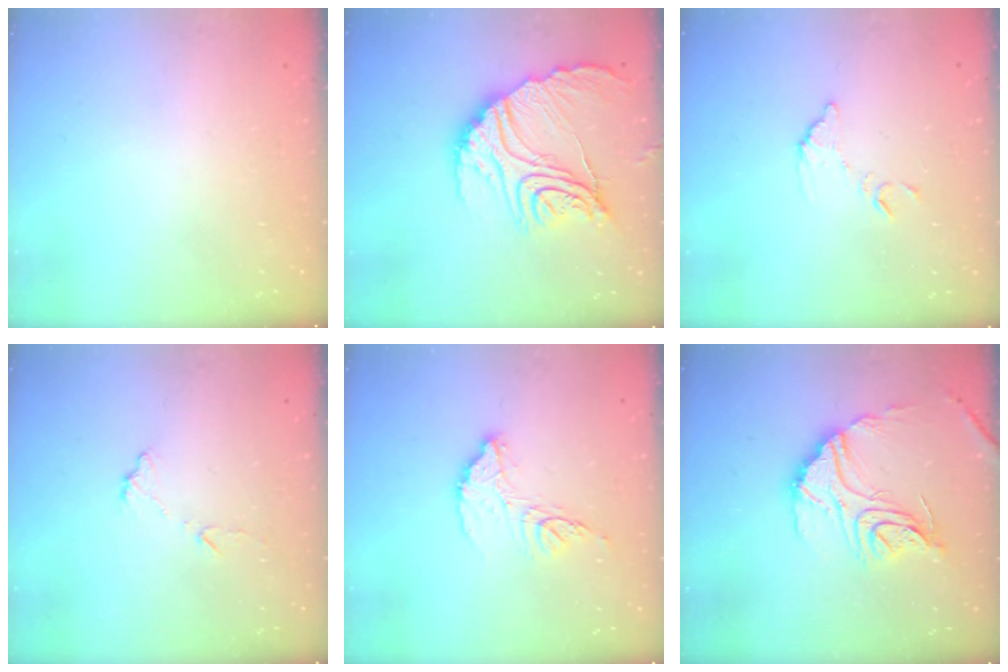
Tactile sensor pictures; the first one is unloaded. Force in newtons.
{"total": 22.6, "press": 22.5, "slide": 2.3}
{"total": 8.4, "press": 8.4, "slide": 0.4}
{"total": 6.4, "press": 6.4, "slide": 0.6}
{"total": 11.2, "press": 11.1, "slide": 0.9}
{"total": 18.4, "press": 18.3, "slide": 1.8}